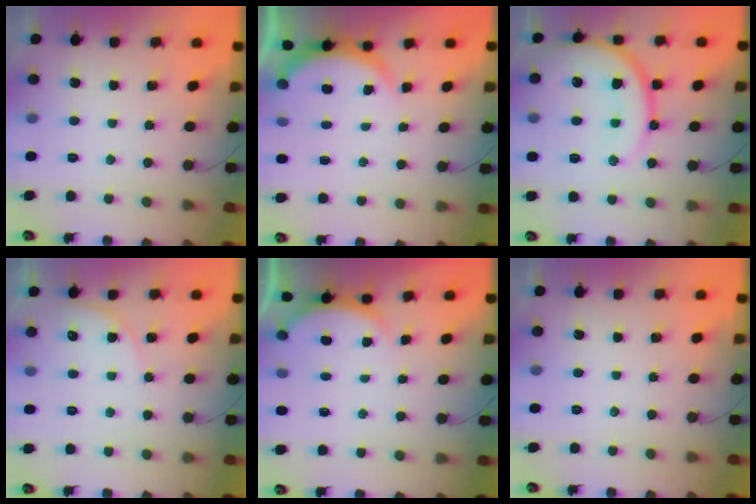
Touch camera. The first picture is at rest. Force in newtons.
{"total": 3.3, "press": 3.2, "slide": 0.5}
{"total": 17.1, "press": 17.0, "slide": 1.9}
{"total": 4.6, "press": 4.6, "slide": 0.3}
{"total": 2.6, "press": 2.5, "slide": 0.6}
{"total": 0.0}